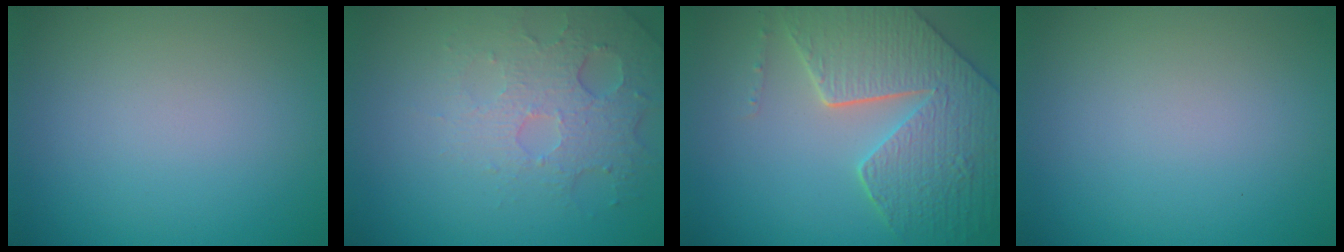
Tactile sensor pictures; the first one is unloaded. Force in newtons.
{"total": 5.0, "press": 3.3, "slide": 3.7}
{"total": 8.3, "press": 6.1, "slide": 5.7}
{"total": 0.0}